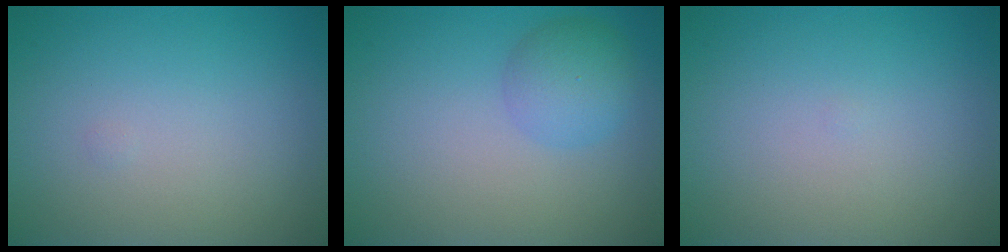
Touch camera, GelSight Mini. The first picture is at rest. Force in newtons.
{"total": 3.0, "press": 3.0, "slide": 0.1}
{"total": 0.0}